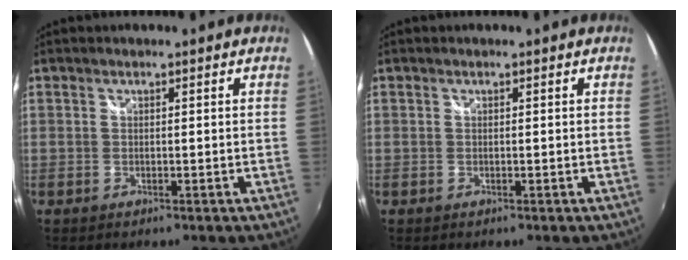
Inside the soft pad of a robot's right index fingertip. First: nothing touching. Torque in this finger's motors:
{"motor_torque": [0.01, 0.01, -0.02, 0.00]}